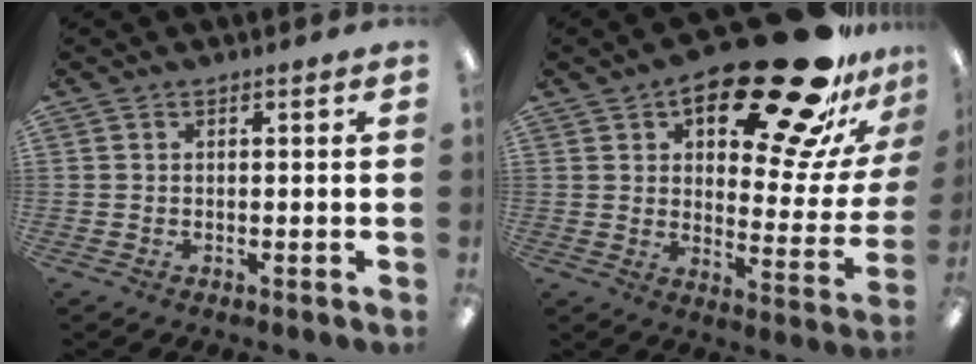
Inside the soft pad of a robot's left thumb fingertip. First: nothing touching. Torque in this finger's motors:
{"motor_torque": [0.30, 0.70, 1.53, -1.24, 0.18]}